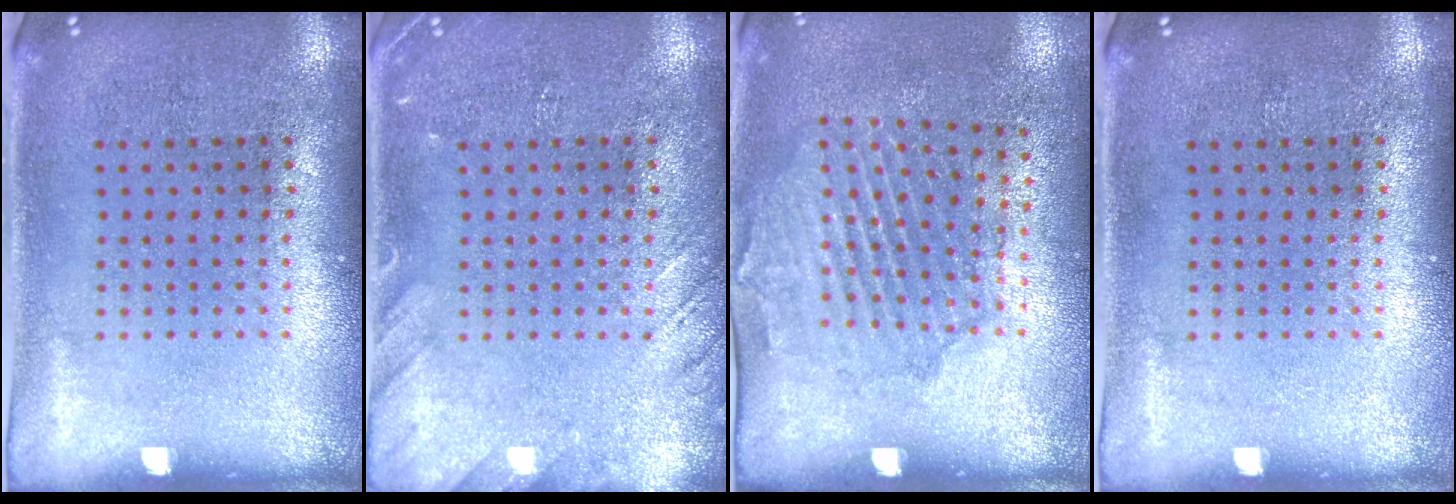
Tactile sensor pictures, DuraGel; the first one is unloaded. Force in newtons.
{"total": 2.0, "press": 2.0, "slide": 0.2}
{"total": 1.6, "press": 1.4, "slide": 0.7}
{"total": 0.0}